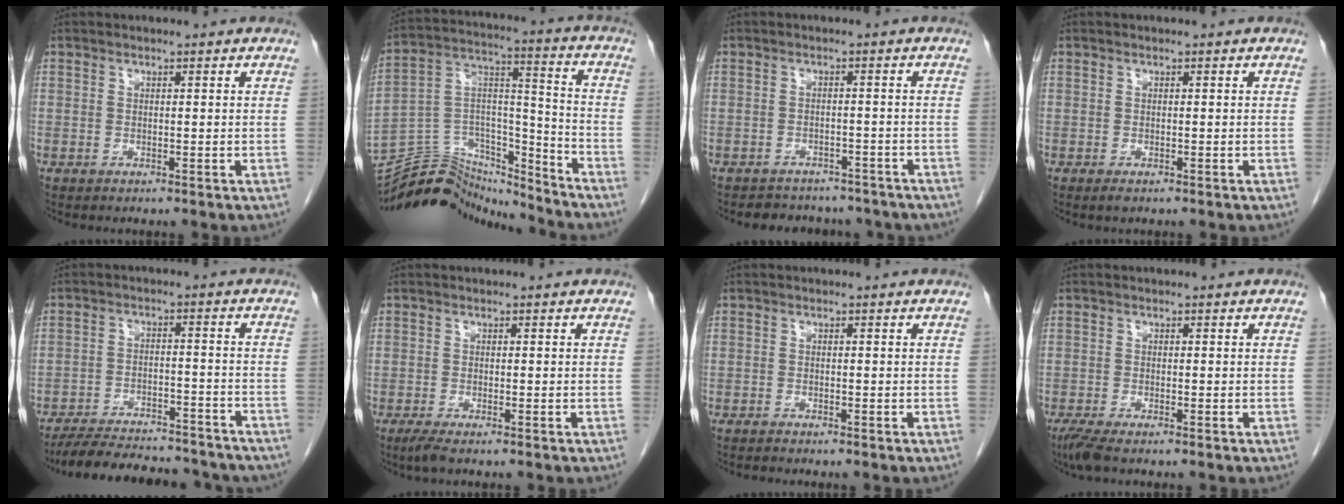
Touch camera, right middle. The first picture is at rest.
{"total": 19.1, "force": [-18.5, 3.8, 2.9], "torque": [-0.058, 0.053, -0.302]}
{"total": 9.3, "force": [-8.1, 4.1, 1.9], "torque": [-0.022, 0.011, -0.088]}
{"total": 0.7, "force": [-0.5, 0.3, 0.4], "torque": [-0.006, -0.001, -0.004]}
{"total": 18.6, "force": [-16.8, 4.2, 6.9], "torque": [-0.121, -0.007, -0.229]}
{"total": 1.6, "force": [-1.1, 0.0, 1.1], "torque": [-0.031, -0.008, -0.025]}
{"total": 0.6, "force": [-0.6, -0.1, 0.1], "torque": [-0.006, -0.002, -0.011]}
{"total": 2.6, "force": [-1.9, 0.2, 1.7], "torque": [-0.040, -0.010, -0.042]}